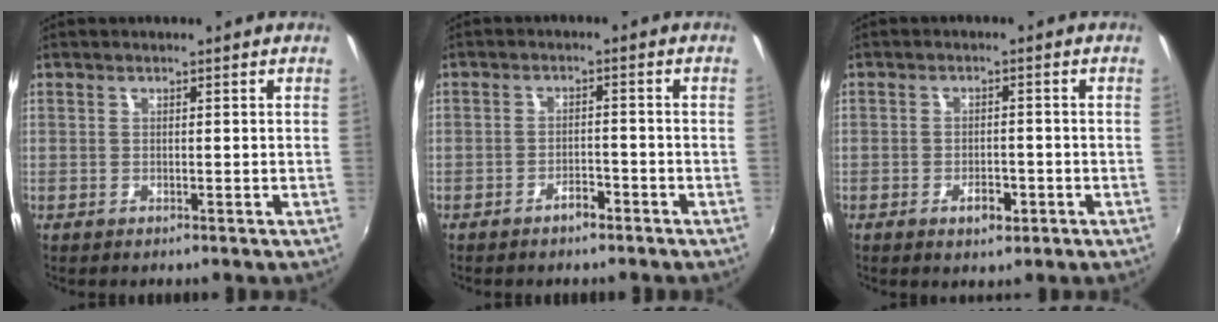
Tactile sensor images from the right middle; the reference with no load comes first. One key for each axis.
{"total": 2.8, "fx": -2.2, "fy": 1.1, "fz": 1.2, "tx": -0.028, "ty": 0.003, "tz": -0.031}
{"total": 3.5, "fx": -1.8, "fy": 1.9, "fz": 2.4, "tx": -0.048, "ty": -0.003, "tz": -0.025}